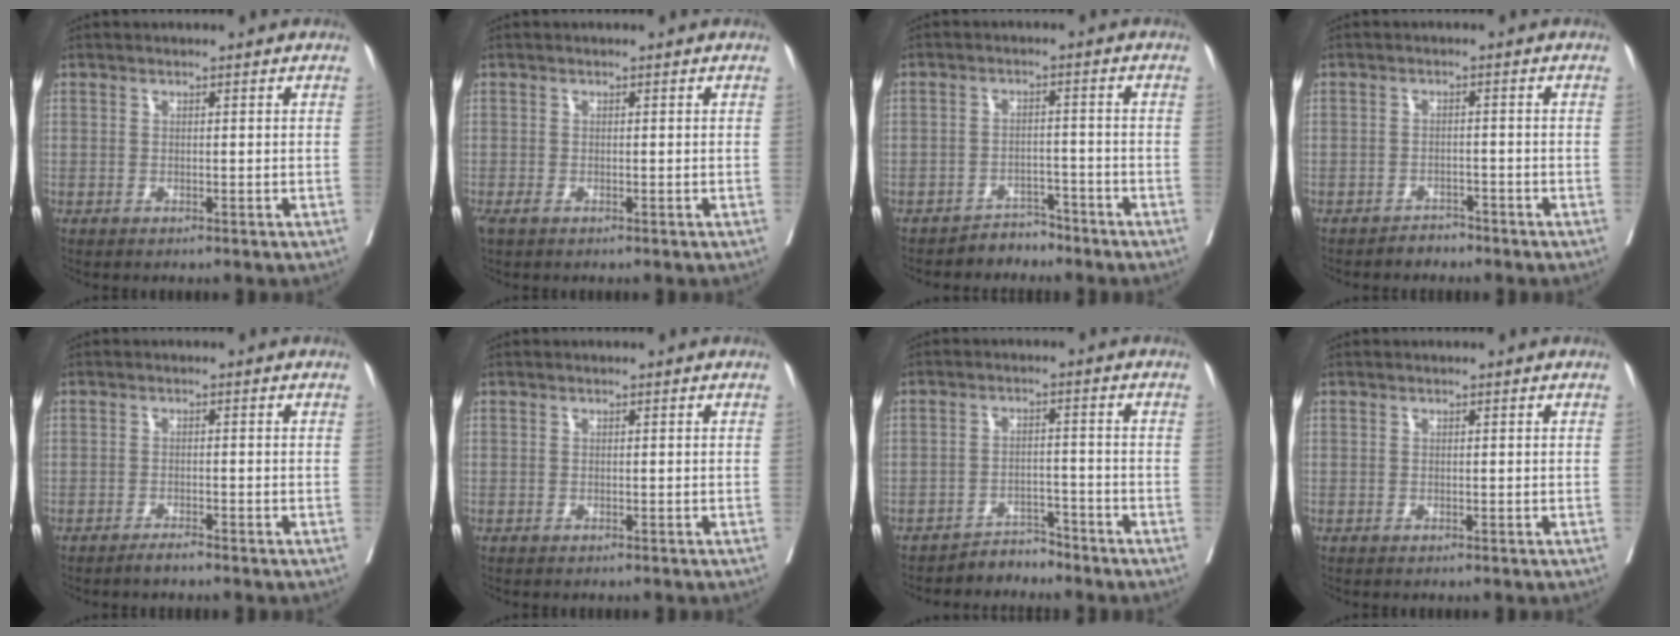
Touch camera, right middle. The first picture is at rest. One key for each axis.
{"total": 1.1, "fx": -0.7, "fy": 0.5, "fz": 0.8, "tx": -0.020, "ty": -0.004, "tz": -0.010}
{"total": 3.2, "fx": -3.0, "fy": 1.2, "fz": -0.4, "tx": 0.008, "ty": 0.001, "tz": -0.047}
{"total": 1.9, "fx": -1.7, "fy": 0.6, "fz": -0.1, "tx": -0.003, "ty": -0.001, "tz": -0.026}
{"total": 1.5, "fx": -1.4, "fy": -0.1, "fz": 0.6, "tx": -0.013, "ty": -0.003, "tz": -0.024}
{"total": 0.6, "fx": -0.6, "fy": 0.1, "fz": 0.1, "tx": -0.006, "ty": -0.001, "tz": -0.011}
{"total": 3.5, "fx": -3.3, "fy": 0.7, "fz": -0.6, "tx": 0.014, "ty": -0.001, "tz": -0.054}
{"total": 0.0}